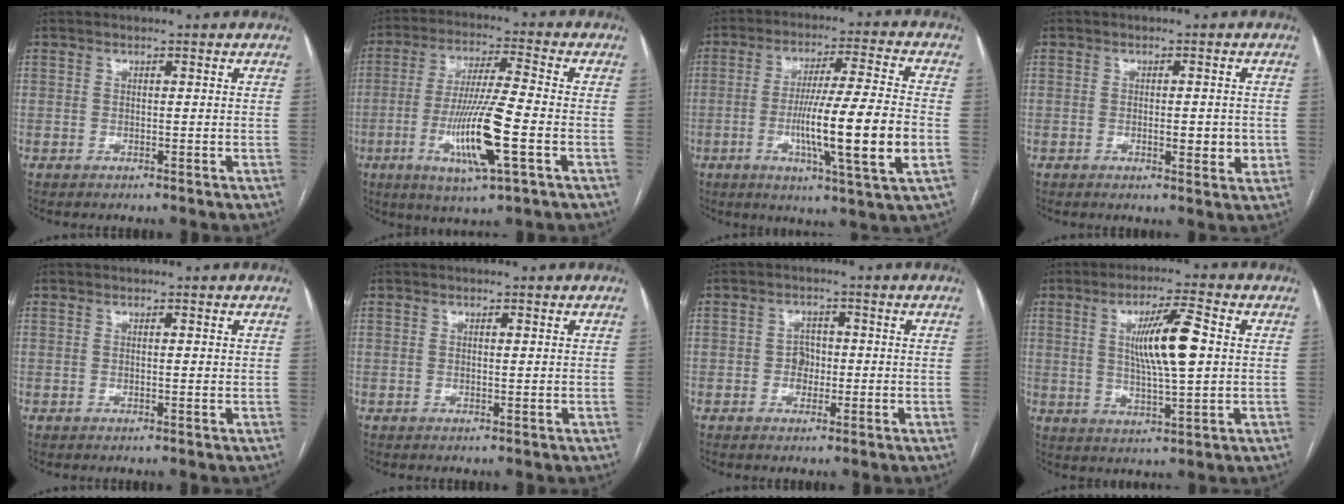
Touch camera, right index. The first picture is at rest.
{"total": 13.1, "force": [-3.8, 0.5, 12.6], "torque": [-0.244, -0.016, -0.070]}
{"total": 15.6, "force": [-3.2, -0.3, 15.3], "torque": [-0.263, -0.012, -0.058]}
{"total": 3.9, "force": [-0.5, 1.4, 3.6], "torque": [-0.050, -0.003, -0.004]}
{"total": 0.8, "force": [0.3, 0.2, 0.7], "torque": [-0.013, 0.001, 0.004]}
{"total": 0.7, "force": [0.3, 0.2, 0.6], "torque": [-0.010, -0.001, 0.004]}
{"total": 2.7, "force": [-0.4, 2.3, 1.5], "torque": [-0.014, 0.008, -0.007]}
{"total": 10.1, "force": [1.8, 1.2, 9.9], "torque": [-0.175, 0.001, 0.033]}